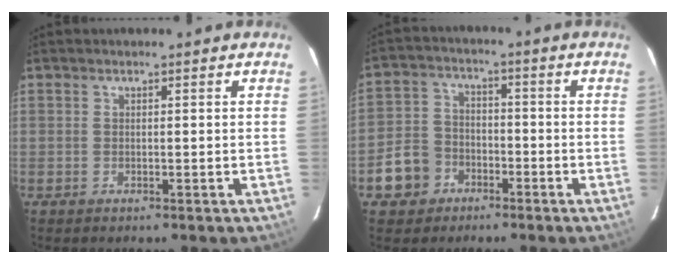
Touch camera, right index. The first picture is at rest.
{"total": 8.2, "force": [-4.2, 6.7, 2.3], "torque": [-0.071, 0.024, -0.067]}